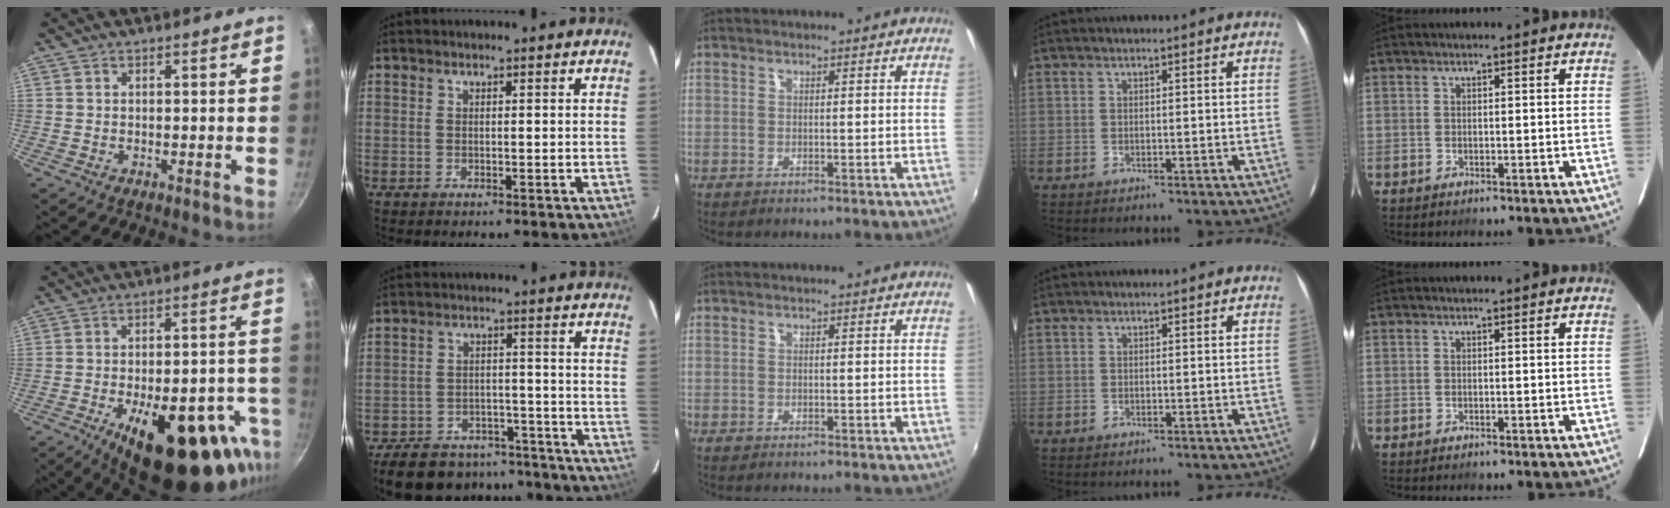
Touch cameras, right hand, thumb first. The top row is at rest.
{"thumb": {"total": 25.3, "force": [-12.7, 11.0, 18.9], "torque": [-0.194, 0.042, -0.168]}, "index": {"total": 19.0, "force": [-15.8, 8.2, 6.8], "torque": [-0.158, 0.028, -0.209]}}